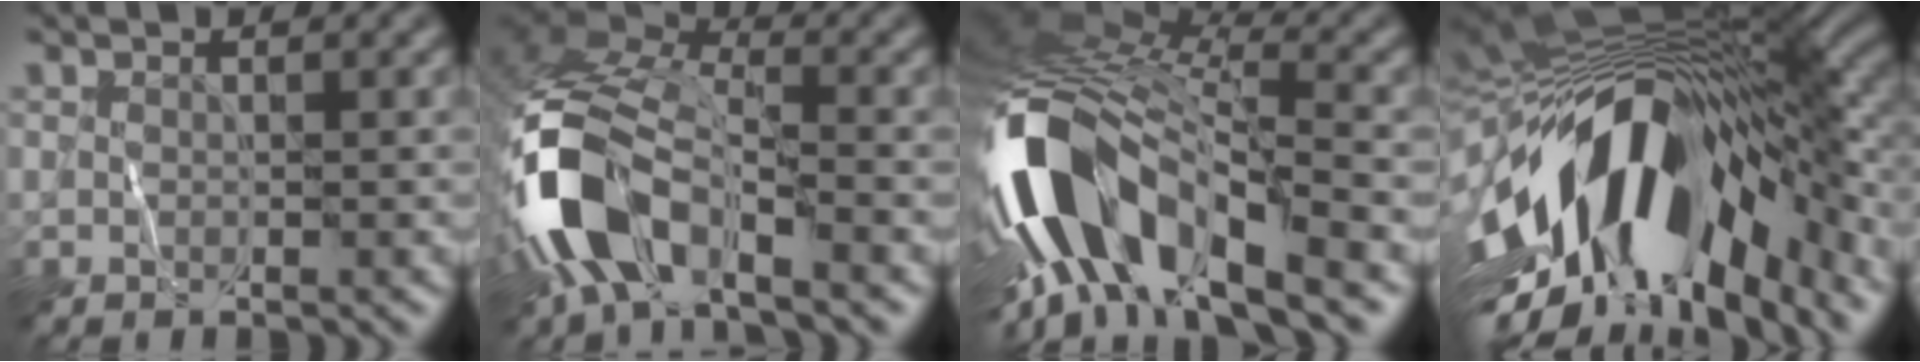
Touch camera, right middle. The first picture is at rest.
{"total": 12.0, "force": [-5.1, 6.0, 9.1], "torque": [-0.193, -0.005, -0.099]}
{"total": 14.8, "force": [-5.6, 6.5, 12.1], "torque": [-0.245, 0.013, -0.101]}
{"total": 15.5, "force": [-5.3, 7.3, 12.7], "torque": [-0.213, 0.004, -0.081]}